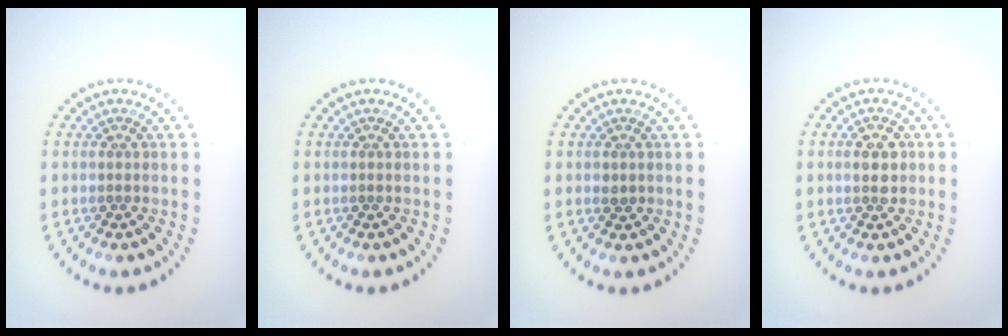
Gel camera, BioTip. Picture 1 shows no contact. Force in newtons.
{"total": 0.0}
{"total": 0.8, "press": 0.8, "slide": 0.2}
{"total": 2.0, "press": 2.0, "slide": 0.2}